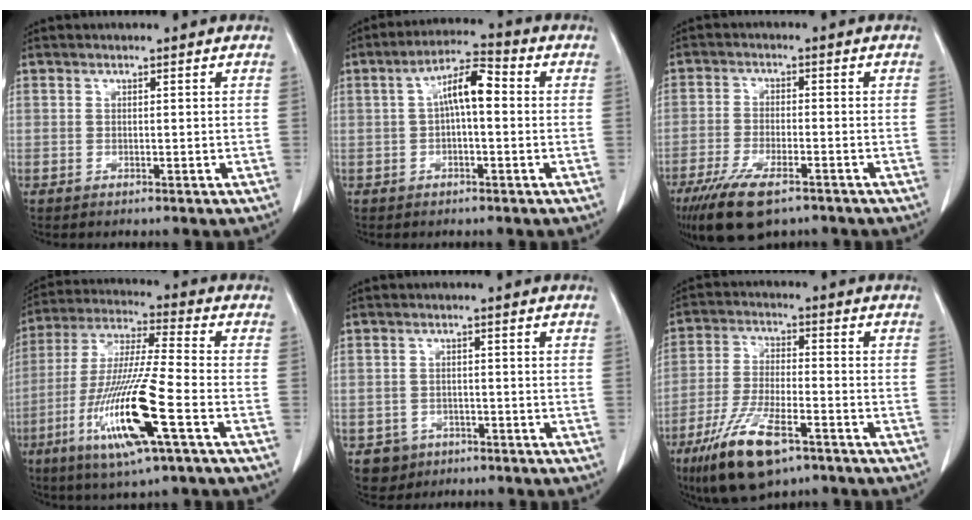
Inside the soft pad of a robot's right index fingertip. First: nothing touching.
{"total": 6.8, "force": [0.6, 1.9, 6.5], "torque": [-0.119, 0.028, 0.006]}
{"total": 10.4, "force": [-7.1, 3.2, 7.0], "torque": [-0.127, -0.019, -0.119]}
{"total": 16.6, "force": [-6.3, 0.5, 15.4], "torque": [-0.315, -0.022, -0.119]}
{"total": 3.8, "force": [-2.0, 3.2, 0.2], "torque": [0.002, 0.011, -0.027]}
{"total": 12.8, "force": [-7.7, 3.8, 9.4], "torque": [-0.189, -0.018, -0.134]}